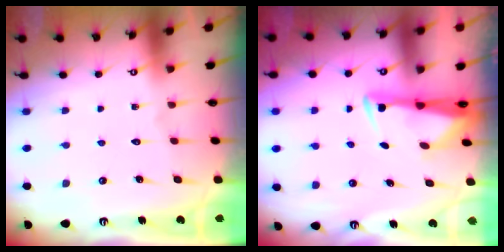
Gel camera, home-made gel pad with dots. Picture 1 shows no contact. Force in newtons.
{"total": 2.9, "press": 2.7, "slide": 0.9}